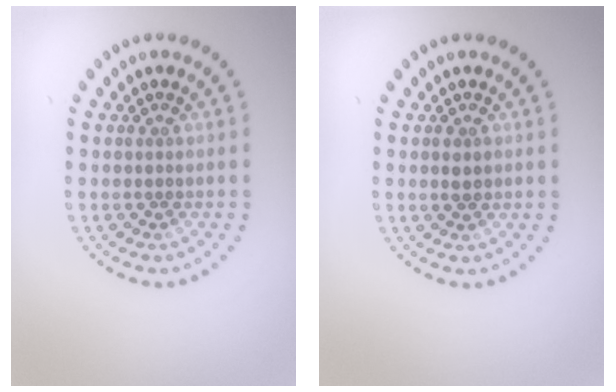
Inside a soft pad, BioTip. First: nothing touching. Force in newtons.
{"total": 1.2, "press": 1.2, "slide": 0.1}